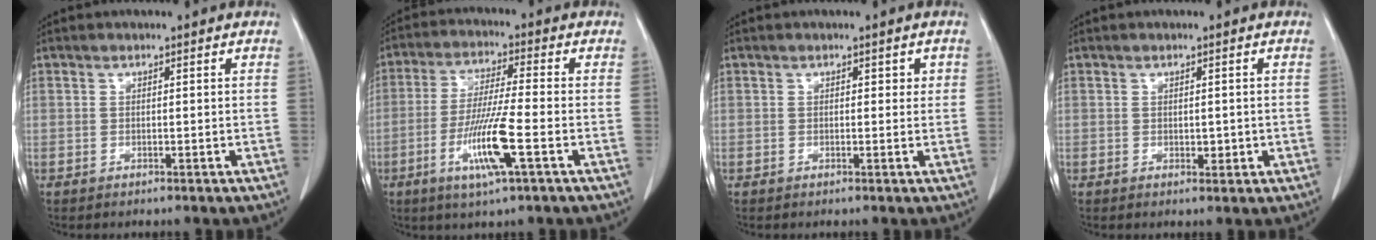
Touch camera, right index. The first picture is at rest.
{"total": 10.2, "force": [-3.6, 0.0, 9.5], "torque": [-0.185, -0.016, -0.071]}
{"total": 1.4, "force": [0.5, 0.9, 0.9], "torque": [-0.007, 0.004, 0.004]}
{"total": 1.6, "force": [-0.2, 1.0, 1.2], "torque": [-0.016, 0.000, 0.004]}